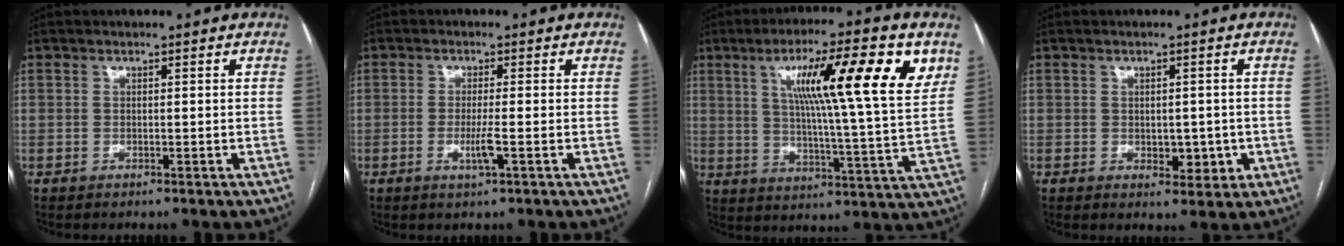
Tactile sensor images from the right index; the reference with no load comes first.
{"total": 3.2, "force": [-1.0, -0.1, 3.0], "torque": [-0.061, -0.007, -0.019]}
{"total": 18.7, "force": [7.7, 0.9, 17.0], "torque": [-0.253, 0.007, 0.108]}
{"total": 4.2, "force": [-0.7, 2.5, 3.3], "torque": [-0.035, 0.001, 0.002]}